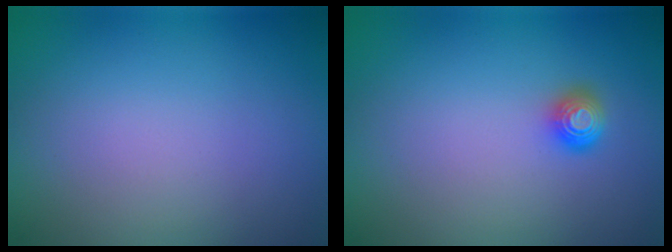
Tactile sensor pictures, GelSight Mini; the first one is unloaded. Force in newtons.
{"total": 1.6, "press": 1.4, "slide": 0.6}